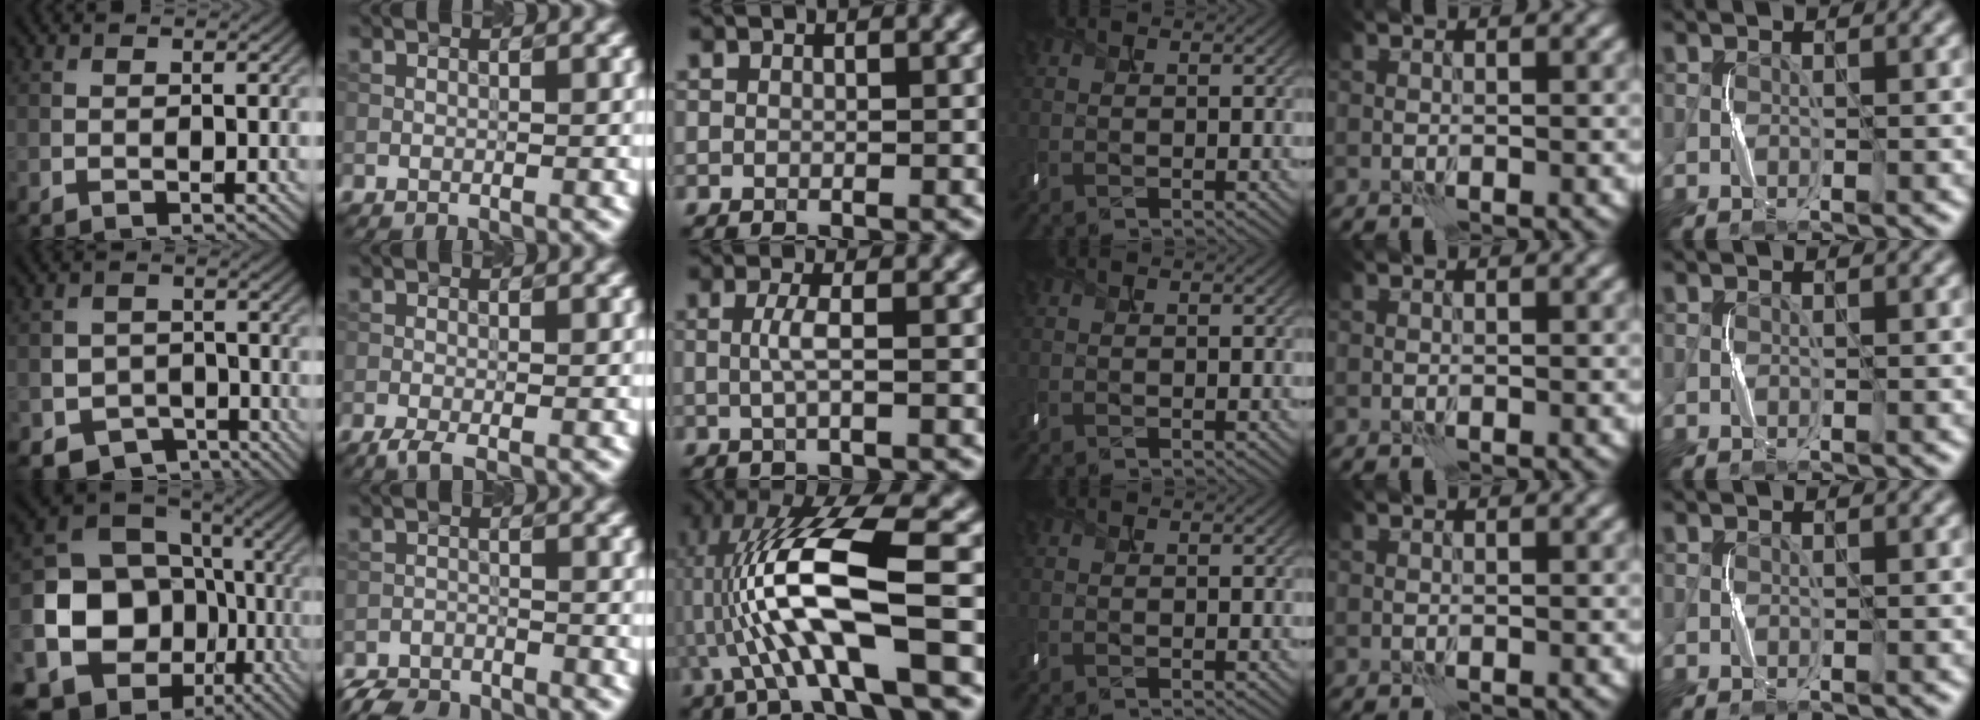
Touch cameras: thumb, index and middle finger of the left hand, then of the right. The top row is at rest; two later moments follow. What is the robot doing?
{"motion": "shake", "object": "handbell"}